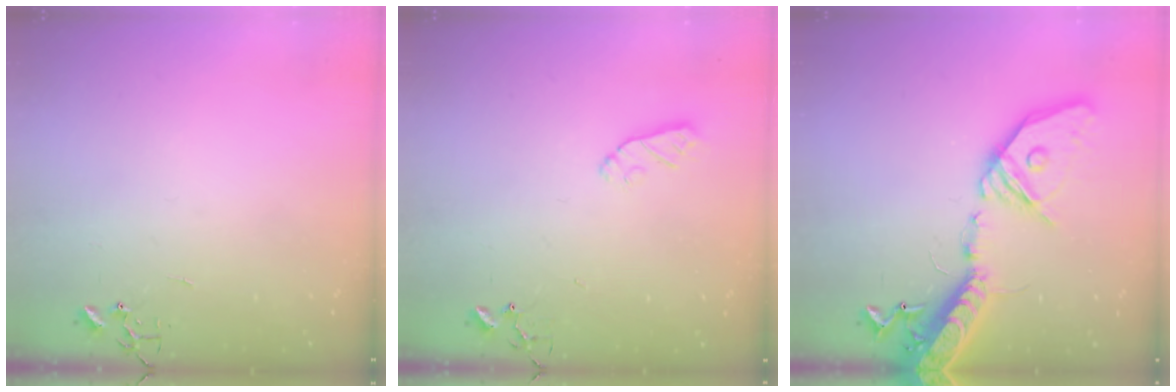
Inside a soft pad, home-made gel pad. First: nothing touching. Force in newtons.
{"total": 5.0, "press": 5.0, "slide": 0.5}
{"total": 25.2, "press": 24.7, "slide": 4.9}